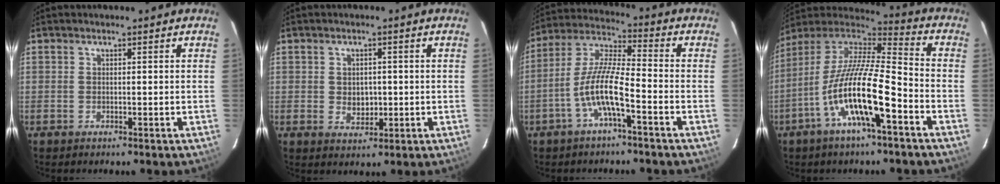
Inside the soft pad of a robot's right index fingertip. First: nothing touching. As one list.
[{"total": 3.7, "force": [-0.1, 3.0, 2.2], "torque": [-0.035, 0.002, 0.004]}, {"total": 9.7, "force": [-4.2, 1.4, 8.7], "torque": [-0.188, 0.009, -0.083]}, {"total": 17.7, "force": [-7.7, 3.7, 15.6], "torque": [-0.283, -0.019, -0.150]}]